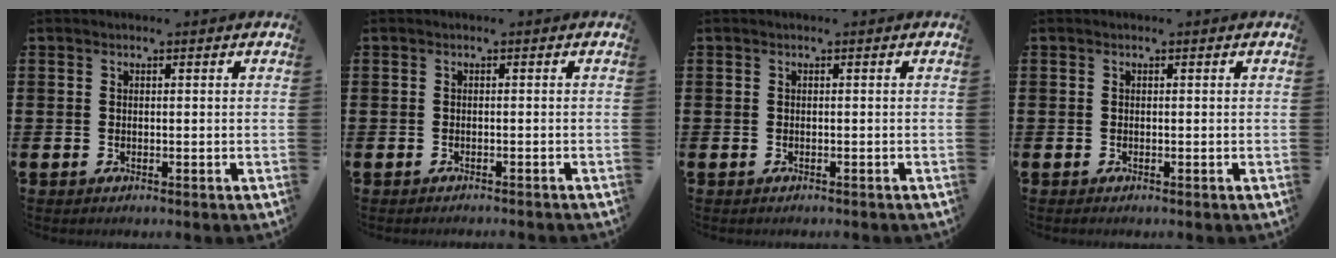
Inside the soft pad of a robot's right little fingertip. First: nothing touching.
{"total": 0.6, "force": [-0.5, -0.2, 0.0], "torque": [0.002, -0.001, -0.012]}
{"total": 0.0}
{"total": 0.0}